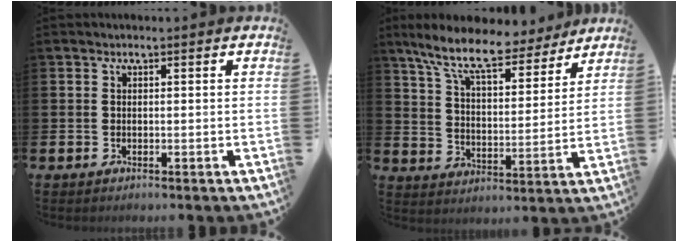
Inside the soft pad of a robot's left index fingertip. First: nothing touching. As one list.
[{"total": 11.0, "force": [9.3, 2.9, 5.1], "torque": [-0.130, -0.046, 0.163]}]